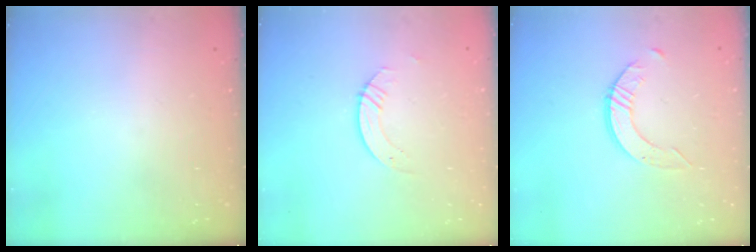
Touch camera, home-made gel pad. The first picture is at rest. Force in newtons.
{"total": 2.6, "press": 2.6, "slide": 0.2}
{"total": 4.5, "press": 4.5, "slide": 0.3}